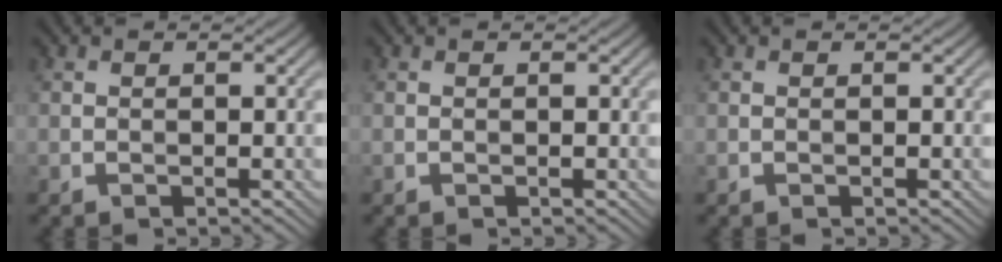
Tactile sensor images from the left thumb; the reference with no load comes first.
{"total": 0.0}
{"total": 0.0}